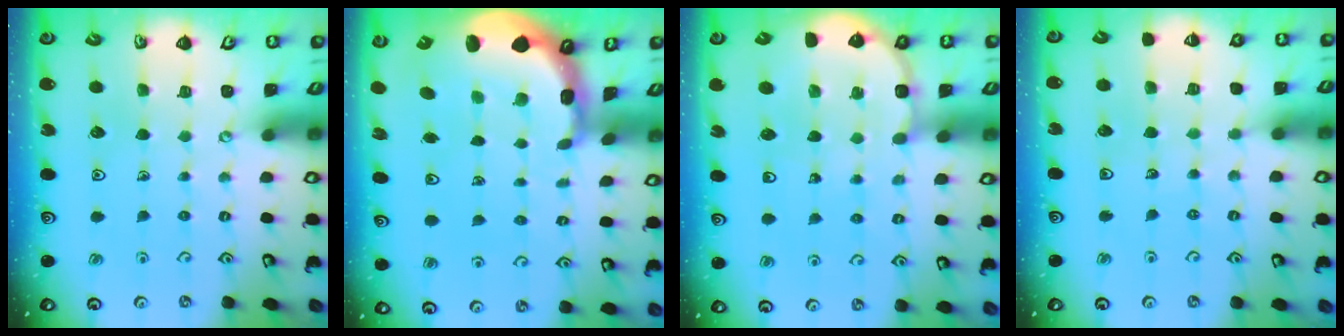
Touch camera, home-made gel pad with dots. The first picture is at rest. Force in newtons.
{"total": 3.6, "press": 3.4, "slide": 1.0}
{"total": 6.6, "press": 6.4, "slide": 1.5}
{"total": 3.8, "press": 3.3, "slide": 1.9}